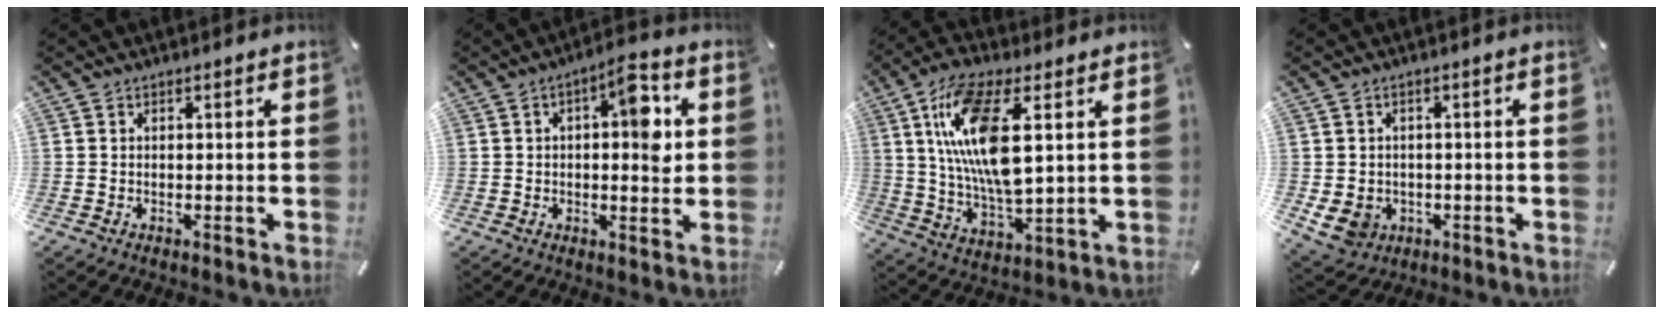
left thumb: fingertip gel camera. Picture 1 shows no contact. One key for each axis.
{"total": 9.8, "fx": 2.0, "fy": 4.2, "fz": 8.6, "tx": -0.103, "ty": -0.008, "tz": 0.025}
{"total": 16.6, "fx": 5.2, "fy": 6.4, "fz": 14.4, "tx": -0.297, "ty": -0.009, "tz": 0.088}
{"total": 5.9, "fx": -1.4, "fy": 5.3, "fz": 2.3, "tx": -0.062, "ty": 0.004, "tz": -0.027}